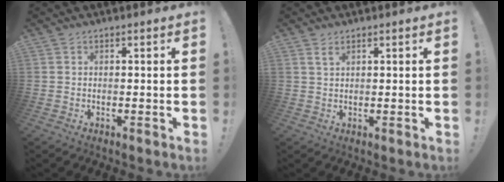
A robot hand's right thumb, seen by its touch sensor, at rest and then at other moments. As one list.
[{"total": 1.9, "force": [1.1, 0.4, 1.4], "torque": [-0.027, -0.001, 0.019]}]